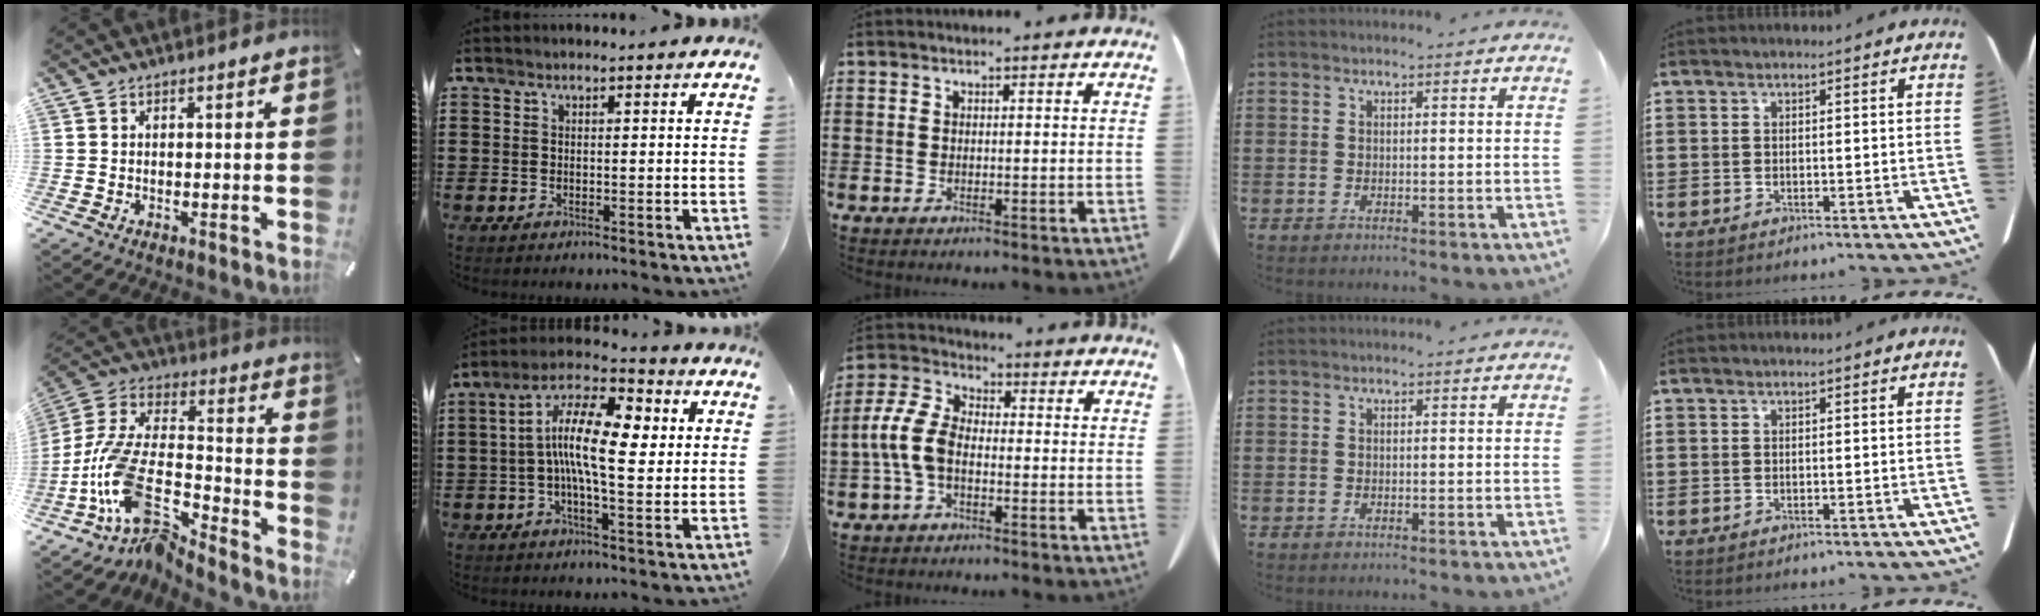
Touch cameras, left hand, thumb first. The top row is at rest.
{"thumb": {"total": 16.7, "force": [-10.1, 7.6, 11.0], "torque": [-0.254, 0.011, -0.188]}, "index": {"total": 13.9, "force": [2.2, 4.9, 12.8], "torque": [-0.254, -0.007, 0.037]}, "middle": {"total": 7.2, "force": [-1.9, 4.1, 5.7], "torque": [-0.152, -0.004, -0.045]}}